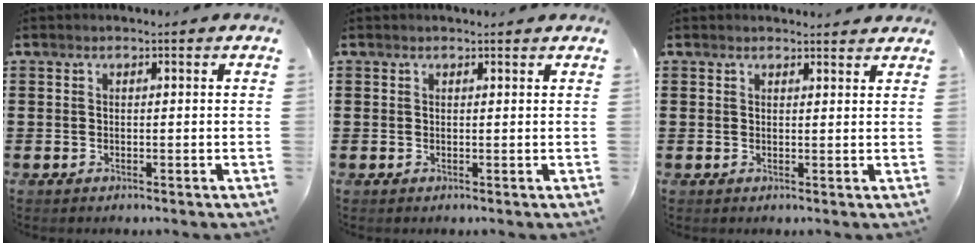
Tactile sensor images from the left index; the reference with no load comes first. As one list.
[{"total": 0.7, "force": [0.5, 0.4, 0.0], "torque": [0.000, 0.002, 0.010]}, {"total": 1.4, "force": [1.4, 0.3, 0.0], "torque": [-0.003, 0.001, 0.028]}]